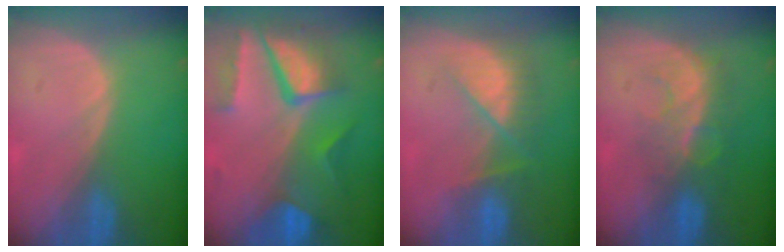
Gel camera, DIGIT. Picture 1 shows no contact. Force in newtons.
{"total": 10.4, "press": 8.8, "slide": 5.6}
{"total": 7.7, "press": 7.0, "slide": 3.3}
{"total": 8.2, "press": 7.0, "slide": 4.2}